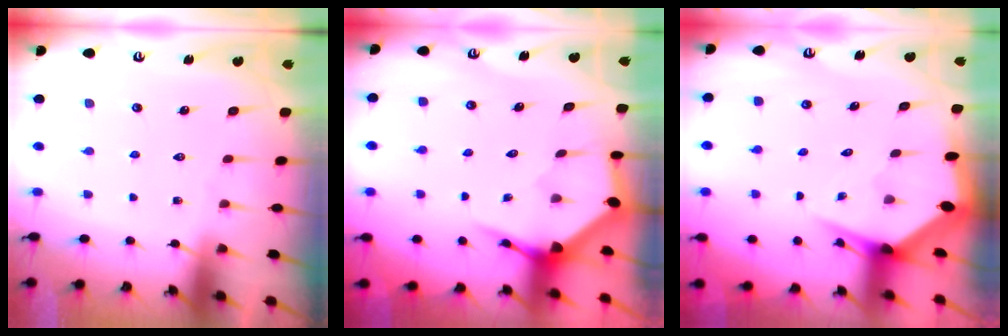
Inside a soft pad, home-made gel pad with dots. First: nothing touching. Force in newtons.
{"total": 3.9, "press": 3.9, "slide": 0.5}
{"total": 3.5, "press": 3.4, "slide": 0.5}